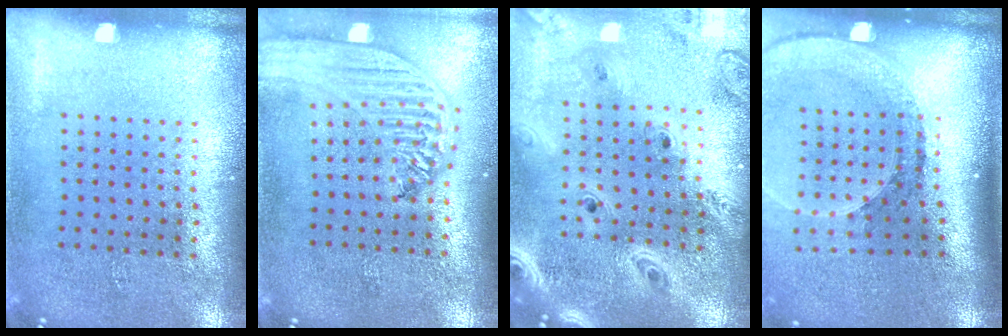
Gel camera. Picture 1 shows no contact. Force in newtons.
{"total": 2.7, "press": 2.2, "slide": 1.5}
{"total": 3.2, "press": 2.6, "slide": 1.8}
{"total": 2.6, "press": 1.9, "slide": 1.8}